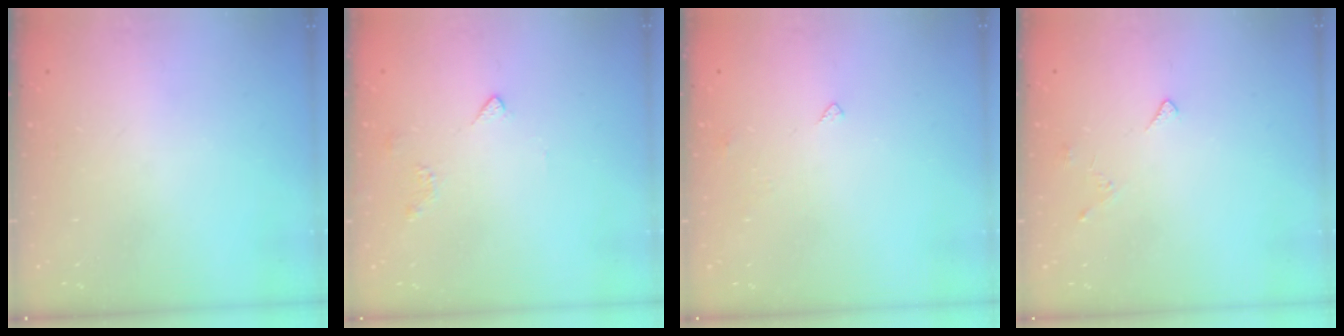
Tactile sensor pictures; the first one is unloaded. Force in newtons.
{"total": 2.9, "press": 2.8, "slide": 0.7}
{"total": 2.4, "press": 2.4, "slide": 0.4}
{"total": 3.1, "press": 3.1, "slide": 0.5}